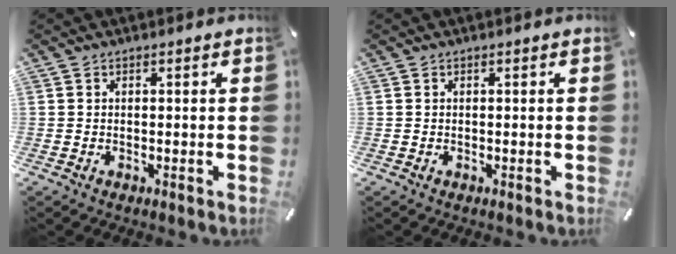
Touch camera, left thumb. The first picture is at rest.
{"total": 0.0}